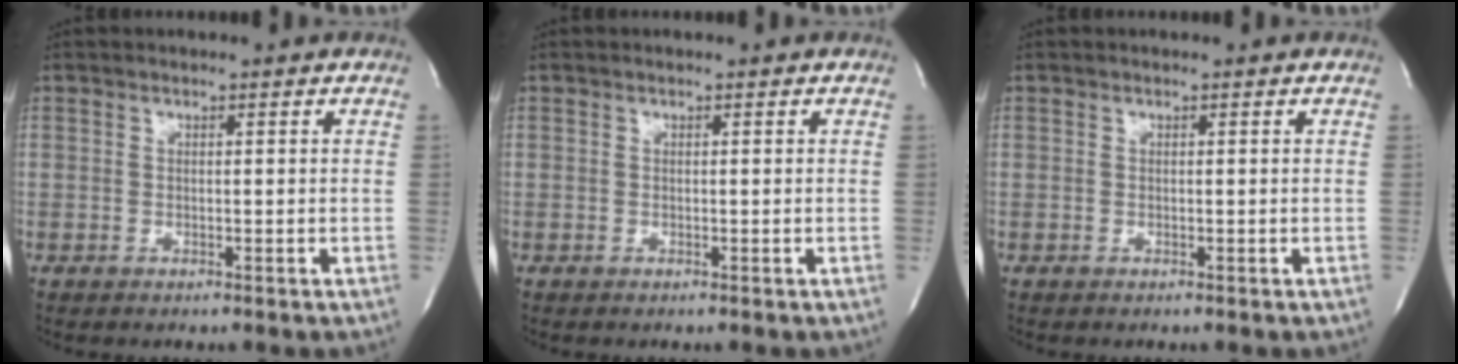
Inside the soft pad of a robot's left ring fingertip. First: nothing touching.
{"total": 0.0}
{"total": 0.0}